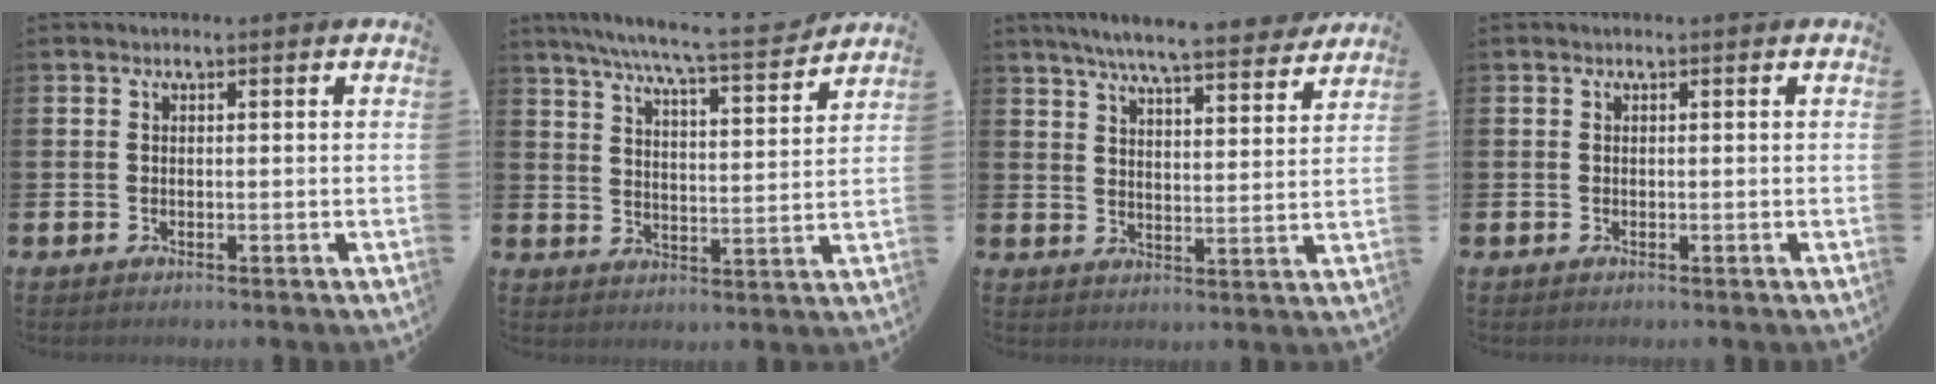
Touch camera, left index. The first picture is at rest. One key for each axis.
{"total": 8.4, "fx": 7.7, "fy": 0.2, "fz": 3.3, "tx": -0.086, "ty": -0.047, "tz": 0.134}
{"total": 7.3, "fx": 6.9, "fy": 0.2, "fz": 2.4, "tx": -0.058, "ty": -0.043, "tz": 0.118}
{"total": 0.0}